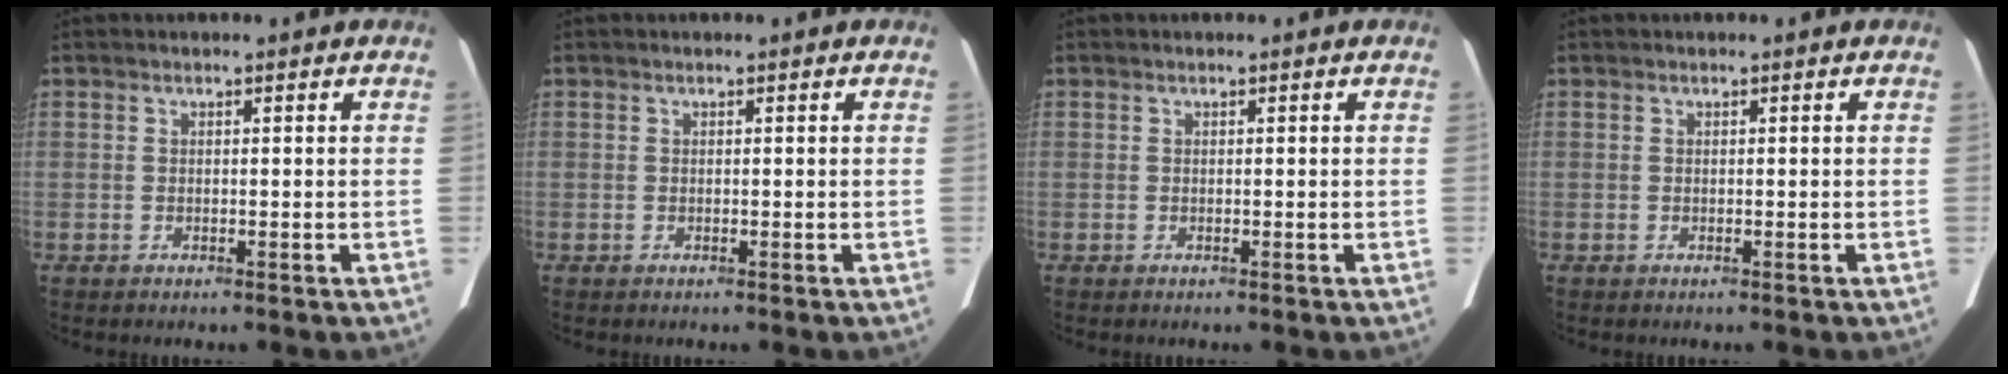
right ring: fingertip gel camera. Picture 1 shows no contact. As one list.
[{"total": 0.0}, {"total": 0.0}, {"total": 0.0}]